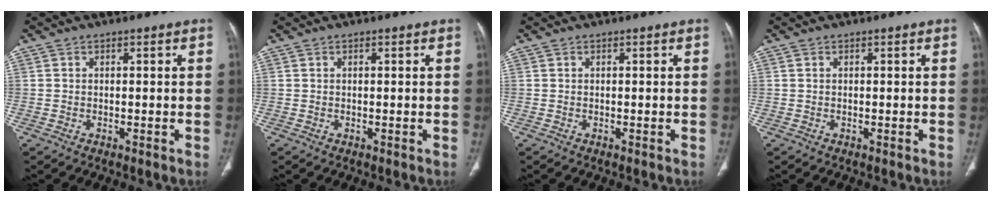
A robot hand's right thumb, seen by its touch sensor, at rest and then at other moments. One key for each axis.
{"total": 0.0}
{"total": 0.0}
{"total": 0.0}